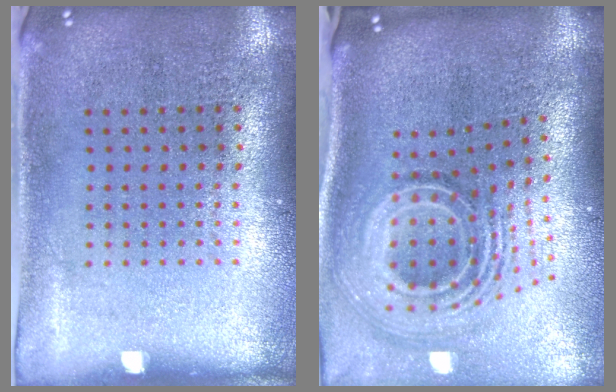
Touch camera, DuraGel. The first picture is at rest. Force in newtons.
{"total": 2.8, "press": 1.8, "slide": 2.1}